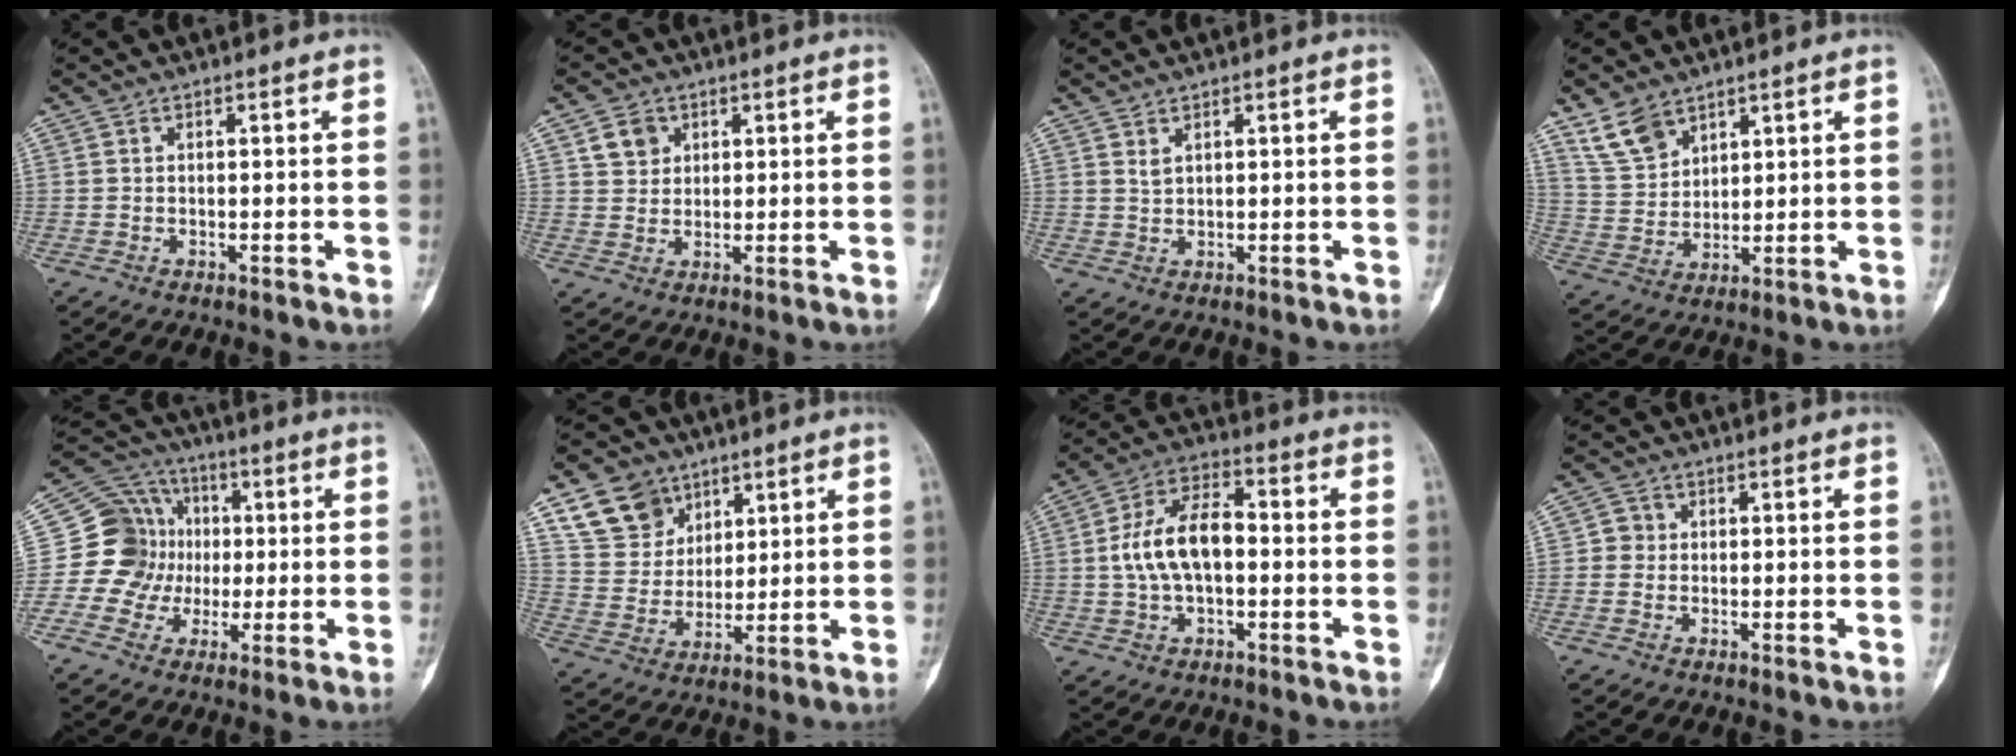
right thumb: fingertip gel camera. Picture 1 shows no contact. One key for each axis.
{"total": 4.4, "fx": 2.0, "fy": 3.7, "fz": 1.5, "tx": -0.007, "ty": -0.008, "tz": 0.036}
{"total": 1.4, "fx": 0.9, "fy": 0.6, "fz": 0.8, "tx": -0.012, "ty": -0.004, "tz": 0.023}
{"total": 7.6, "fx": 5.4, "fy": 4.4, "fz": 2.9, "tx": -0.044, "ty": -0.021, "tz": 0.119}
{"total": 12.5, "fx": 0.0, "fy": 12.0, "fz": 3.5, "tx": -0.016, "ty": 0.031, "tz": -0.005}
{"total": 11.2, "fx": 6.7, "fy": 8.4, "fz": 3.2, "tx": -0.031, "ty": -0.032, "tz": 0.135}
{"total": 12.0, "fx": -0.2, "fy": 6.7, "fz": 10.0, "tx": -0.185, "ty": 0.031, "tz": -0.009}
{"total": 2.0, "fx": -0.1, "fy": 2.0, "fz": 0.5, "tx": 0.005, "ty": 0.007, "tz": -0.006}